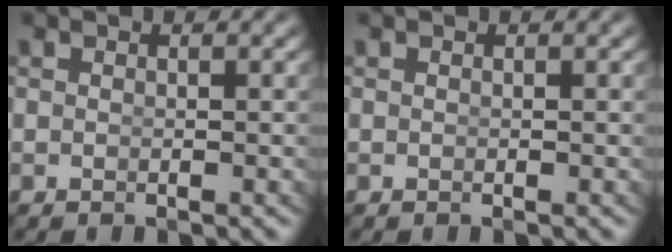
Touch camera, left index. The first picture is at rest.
{"total": 0.0}